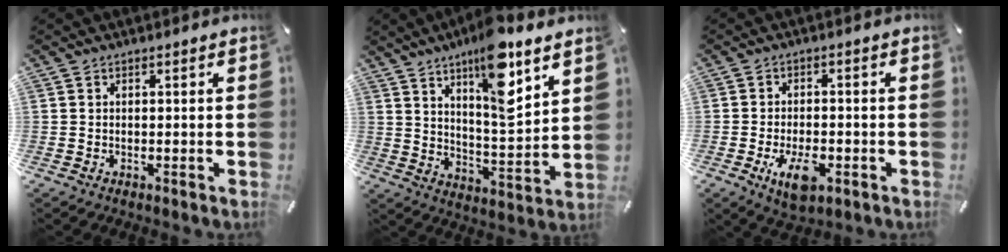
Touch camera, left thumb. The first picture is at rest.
{"total": 14.8, "force": [9.6, 3.9, 10.6], "torque": [-0.172, -0.055, 0.156]}
{"total": 7.6, "force": [-3.1, 3.9, 5.8], "torque": [-0.114, 0.001, -0.055]}